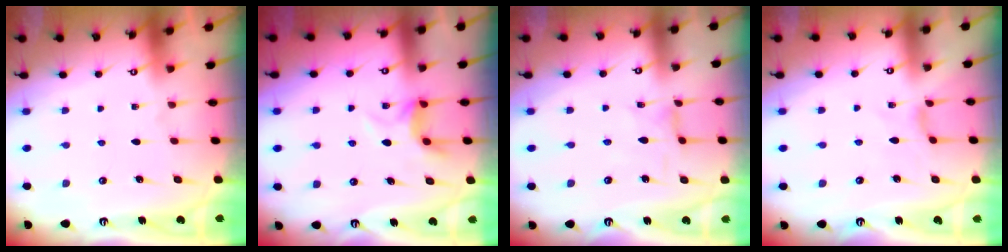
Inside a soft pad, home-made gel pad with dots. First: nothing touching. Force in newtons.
{"total": 4.9, "press": 4.8, "slide": 0.7}
{"total": 1.4, "press": 1.4, "slide": 0.3}
{"total": 0.0}